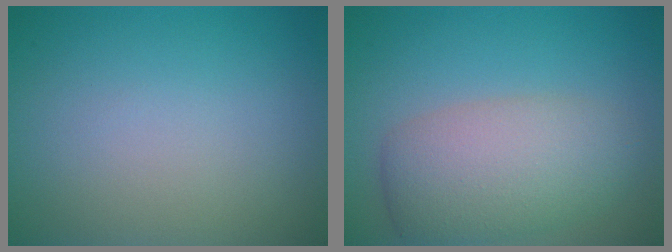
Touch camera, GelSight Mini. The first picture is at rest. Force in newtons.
{"total": 6.0, "press": 6.0, "slide": 0.4}